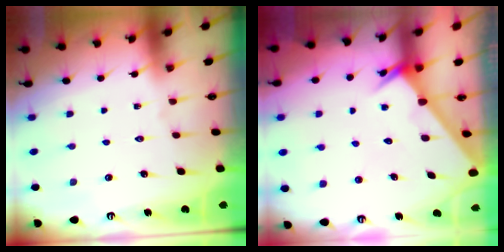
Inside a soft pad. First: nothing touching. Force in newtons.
{"total": 2.6, "press": 2.6, "slide": 0.0}